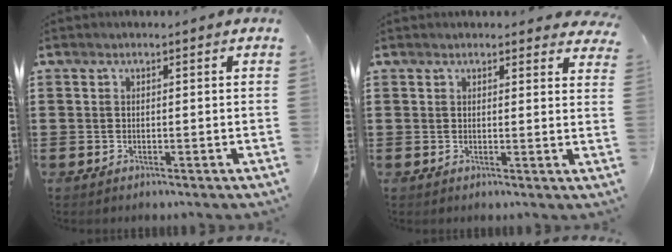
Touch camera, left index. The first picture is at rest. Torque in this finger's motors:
{"motor_torque": [0.72, -0.39, 0.50, 0.05]}